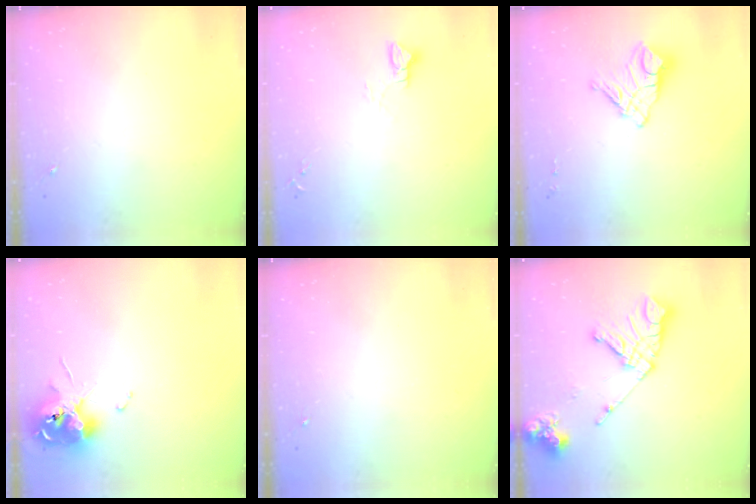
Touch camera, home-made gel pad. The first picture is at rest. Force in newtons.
{"total": 3.0, "press": 3.0, "slide": 0.3}
{"total": 12.6, "press": 12.6, "slide": 1.2}
{"total": 12.4, "press": 12.2, "slide": 1.6}
{"total": 0.0}
{"total": 16.8, "press": 16.7, "slide": 2.2}